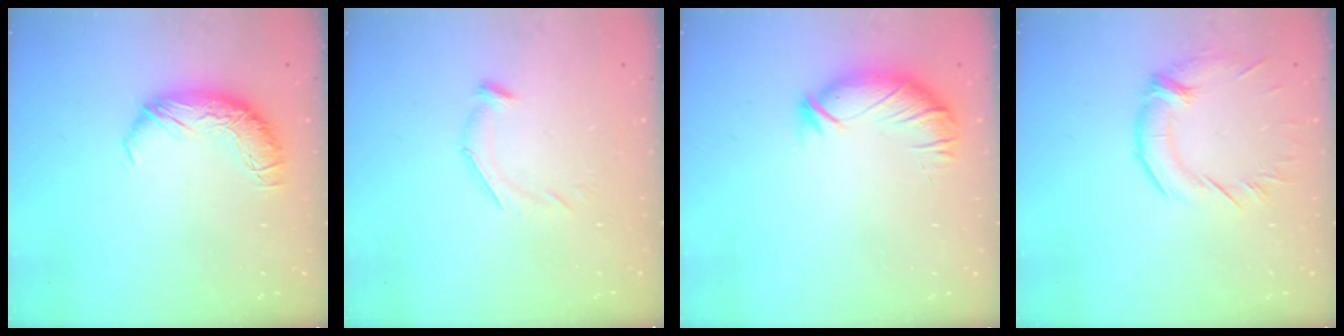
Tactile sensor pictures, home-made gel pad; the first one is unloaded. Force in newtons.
{"total": 5.4, "press": 5.3, "slide": 1.2}
{"total": 2.9, "press": 2.8, "slide": 0.8}
{"total": 1.5, "press": 0.3, "slide": 1.5}